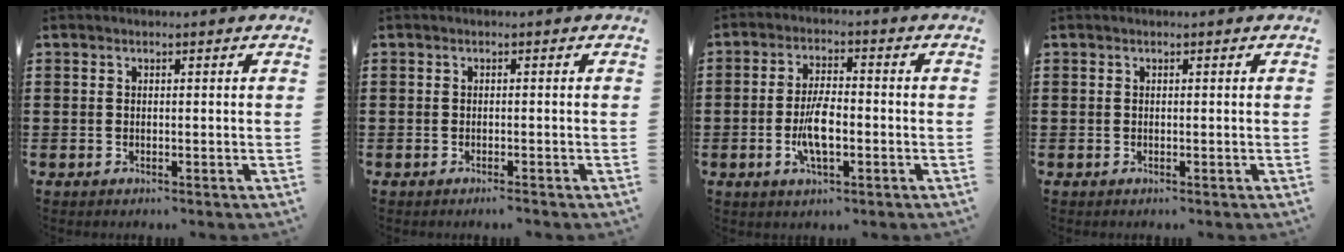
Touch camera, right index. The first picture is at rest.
{"total": 0.7, "force": [-0.5, 0.0, 0.4], "torque": [-0.010, -0.004, -0.010]}
{"total": 6.6, "force": [-1.6, 2.4, 5.9], "torque": [-0.128, -0.004, -0.036]}
{"total": 0.0}